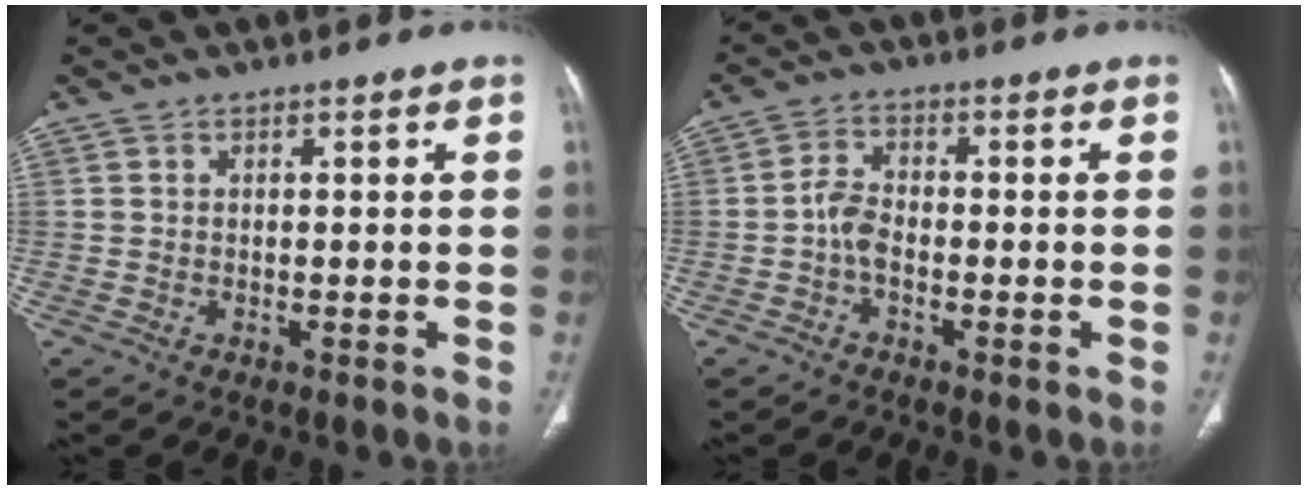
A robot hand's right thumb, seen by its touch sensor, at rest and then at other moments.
{"total": 3.7, "force": [-1.3, 2.0, 2.8], "torque": [-0.056, 0.012, -0.033]}